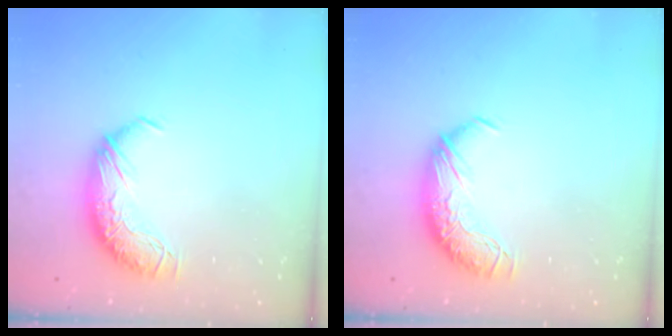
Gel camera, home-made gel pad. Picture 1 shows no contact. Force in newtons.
{"total": 0.0}